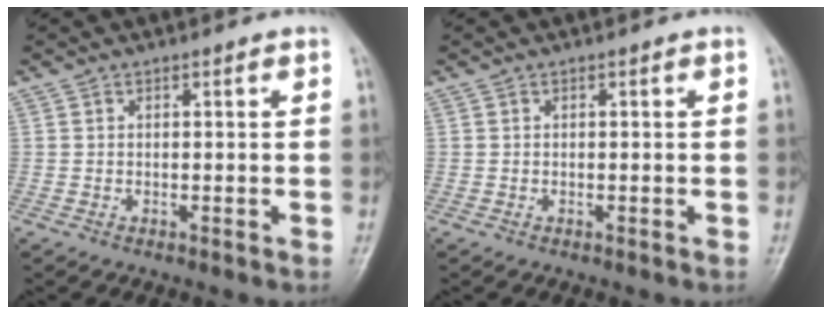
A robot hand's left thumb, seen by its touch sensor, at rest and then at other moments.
{"total": 0.0}